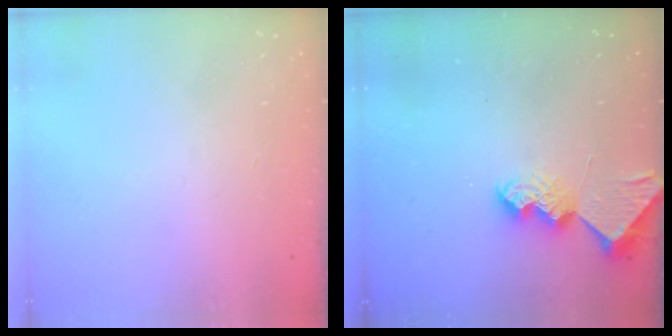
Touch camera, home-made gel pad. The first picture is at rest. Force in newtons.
{"total": 6.9, "press": 6.8, "slide": 0.6}